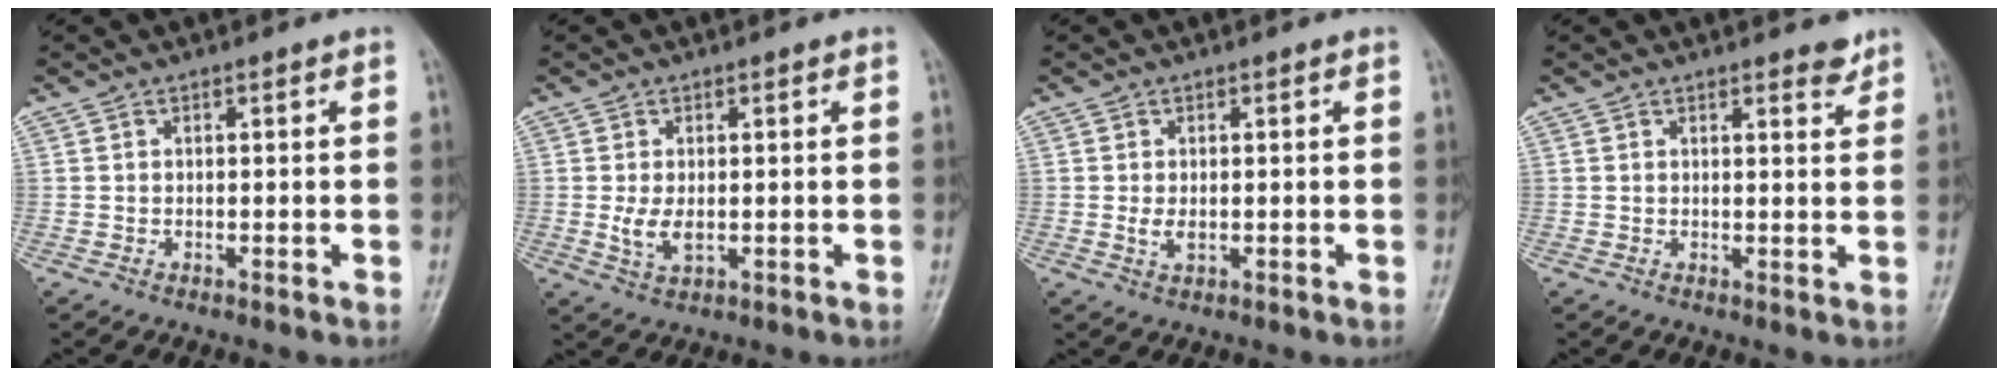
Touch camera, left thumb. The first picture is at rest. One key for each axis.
{"total": 3.9, "fx": 0.0, "fy": 2.2, "fz": 3.2, "tx": -0.063, "ty": -0.010, "tz": 0.004}
{"total": 2.2, "fx": 0.2, "fy": 1.2, "fz": 1.8, "tx": -0.033, "ty": -0.006, "tz": 0.004}
{"total": 2.6, "fx": 2.1, "fy": 0.8, "fz": 1.3, "tx": -0.008, "ty": -0.016, "tz": 0.027}